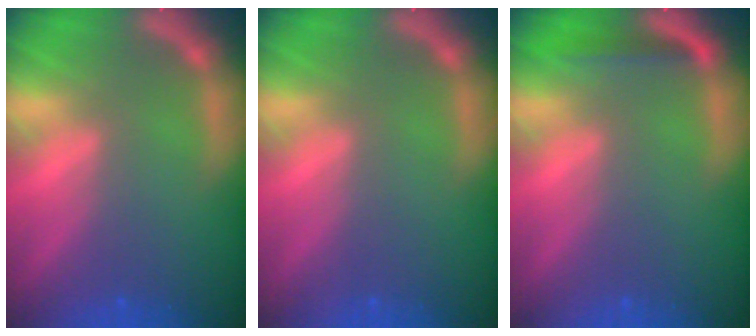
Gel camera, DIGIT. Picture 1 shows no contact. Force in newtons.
{"total": 0.0}
{"total": 1.9}